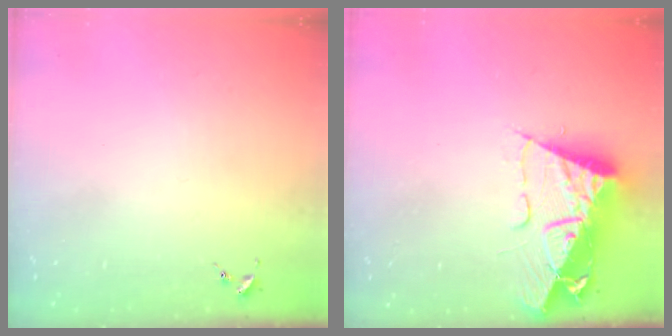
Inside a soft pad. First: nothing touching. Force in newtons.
{"total": 13.6, "press": 13.6, "slide": 1.1}